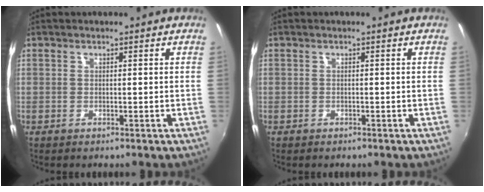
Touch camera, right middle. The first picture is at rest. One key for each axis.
{"total": 0.6, "fx": -0.5, "fy": 0.4, "fz": 0.1, "tx": -0.005, "ty": -0.002, "tz": -0.008}